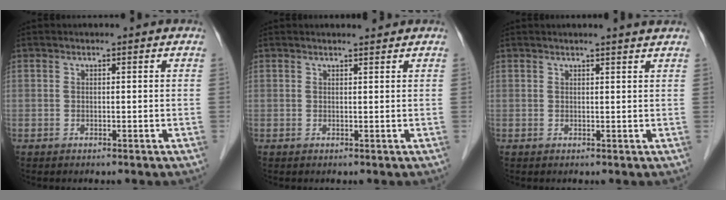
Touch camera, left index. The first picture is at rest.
{"total": 1.0, "force": [1.0, -0.1, 0.0], "torque": [-0.007, -0.002, 0.017]}
{"total": 2.8, "force": [2.5, -0.5, 1.0], "torque": [-0.018, 0.001, 0.027]}